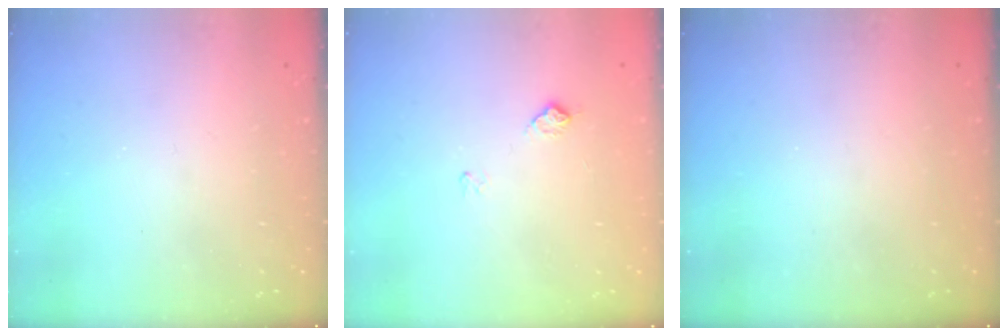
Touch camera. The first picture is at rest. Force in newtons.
{"total": 6.6, "press": 6.5, "slide": 0.7}
{"total": 0.0}